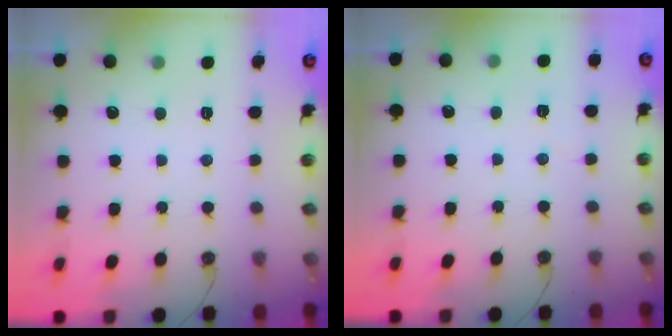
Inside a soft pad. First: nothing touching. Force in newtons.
{"total": 1.8, "press": 1.7, "slide": 0.6}